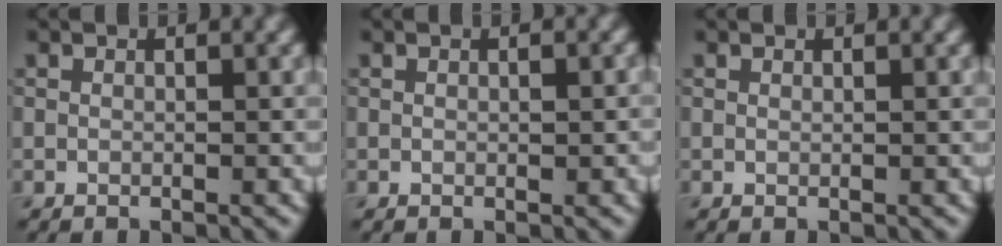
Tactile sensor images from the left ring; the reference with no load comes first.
{"total": 0.9, "force": [0.1, 0.3, 0.8], "torque": [-0.013, 0.000, 0.002]}
{"total": 0.0}